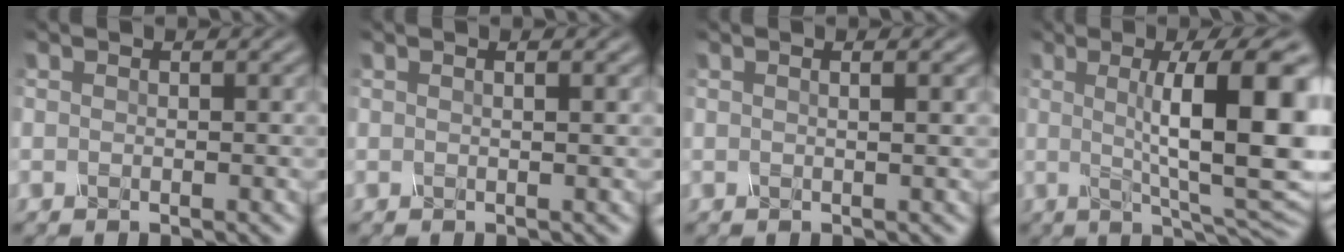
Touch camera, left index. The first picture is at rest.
{"total": 1.0, "force": [0.4, 0.4, 0.8], "torque": [-0.001, 0.002, 0.001]}
{"total": 1.3, "force": [0.6, 0.5, 1.0], "torque": [-0.002, 0.001, -0.001]}
{"total": 12.5, "force": [1.4, 3.0, 12.1], "torque": [-0.144, 0.009, 0.023]}